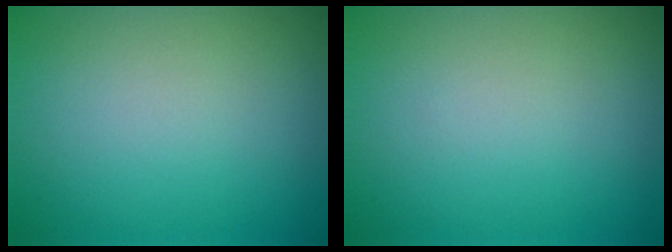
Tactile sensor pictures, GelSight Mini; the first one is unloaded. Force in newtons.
{"total": 0.0}